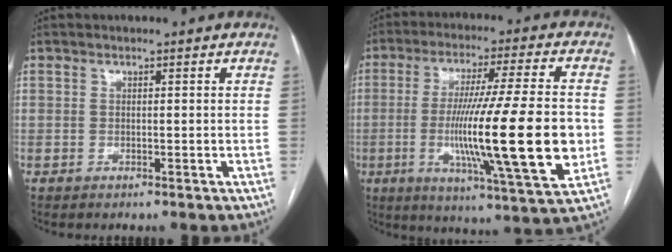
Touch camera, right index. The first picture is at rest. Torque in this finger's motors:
{"motor_torque": [1.98, 0.16, 0.70, 0.21]}